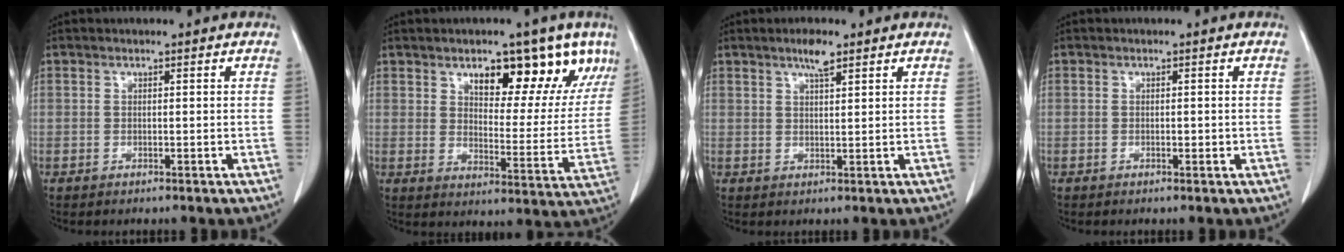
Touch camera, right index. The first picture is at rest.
{"total": 13.4, "force": [8.3, 5.7, 8.9], "torque": [-0.092, -0.004, 0.120]}
{"total": 3.1, "force": [2.1, 0.5, 2.2], "torque": [-0.042, 0.002, 0.036]}
{"total": 0.7, "force": [-0.2, 0.3, 0.6], "torque": [-0.011, 0.000, -0.001]}